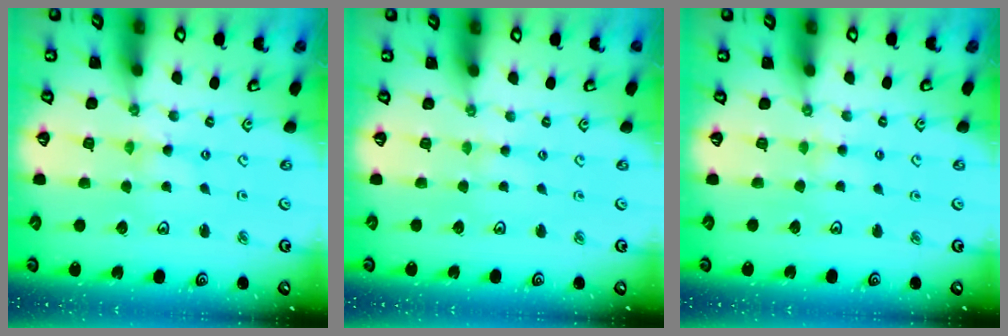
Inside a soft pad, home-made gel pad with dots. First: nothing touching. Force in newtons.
{"total": 1.9, "press": 1.9, "slide": 0.3}
{"total": 2.3, "press": 2.3, "slide": 0.3}